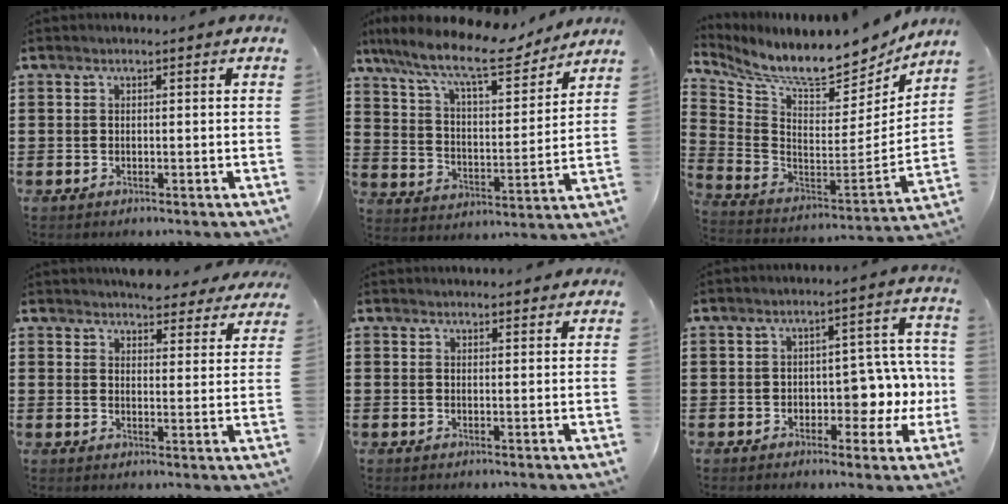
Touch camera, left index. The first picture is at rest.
{"total": 11.8, "force": [9.7, 2.1, 6.4], "torque": [-0.152, -0.051, 0.163]}
{"total": 9.5, "force": [8.4, 1.3, 4.1], "torque": [-0.112, -0.074, 0.140]}
{"total": 4.5, "force": [4.4, 0.4, 0.5], "torque": [-0.010, -0.025, 0.079]}
{"total": 1.9, "force": [1.8, 0.1, 0.3], "torque": [-0.009, 0.001, 0.036]}
{"total": 6.6, "force": [-0.6, 4.0, 5.2], "torque": [-0.076, 0.001, -0.016]}